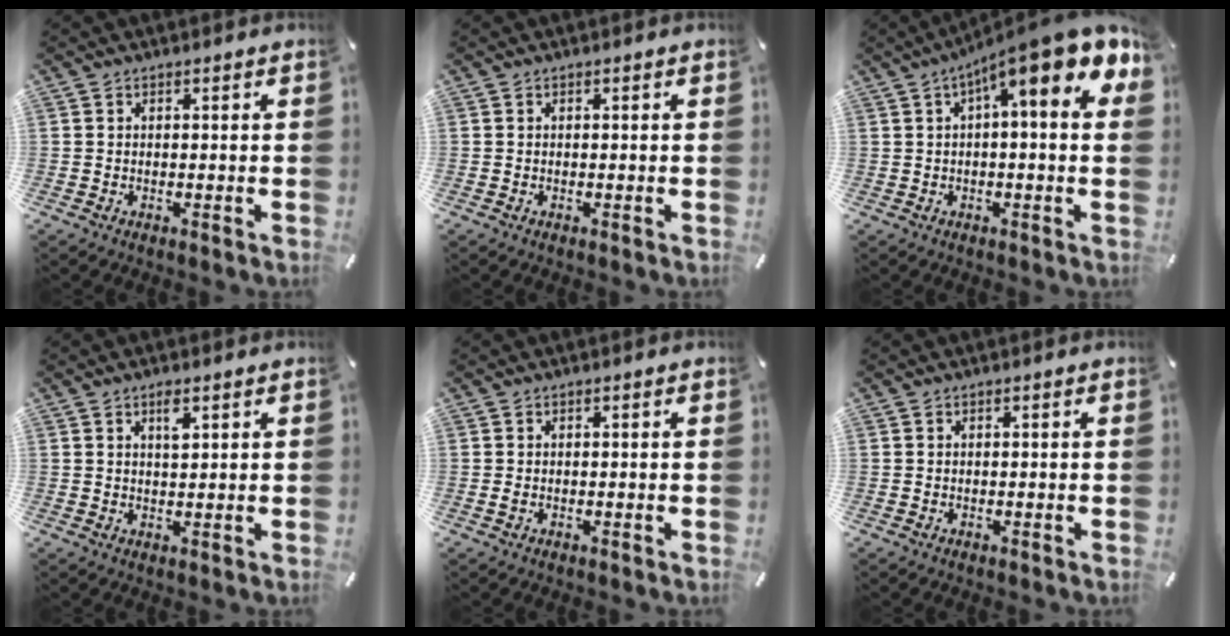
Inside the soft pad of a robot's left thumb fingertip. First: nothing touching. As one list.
[{"total": 0.0}, {"total": 13.5, "force": [6.5, 2.5, 11.5], "torque": [-0.166, -0.052, 0.101]}, {"total": 4.4, "force": [2.1, 1.9, 3.3], "torque": [-0.048, -0.005, 0.031]}, {"total": 0.7, "force": [-0.1, 0.4, 0.5], "torque": [-0.010, 0.000, -0.002]}, {"total": 0.0}]